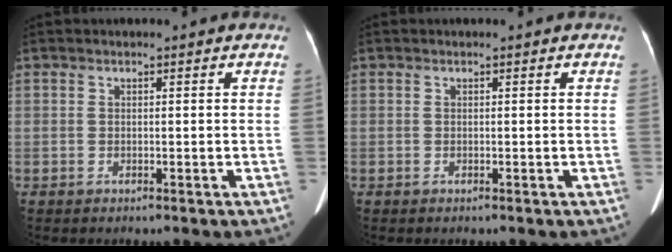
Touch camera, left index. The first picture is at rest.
{"total": 0.0}